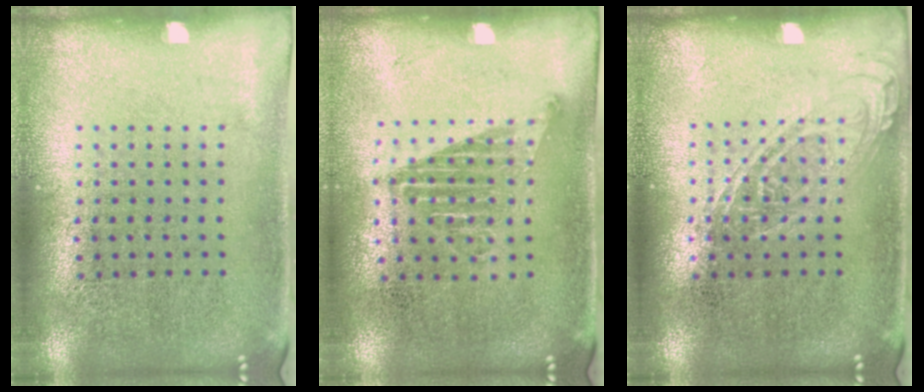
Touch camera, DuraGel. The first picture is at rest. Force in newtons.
{"total": 1.1, "press": 1.0, "slide": 0.6}
{"total": 1.0, "press": 1.0, "slide": 0.1}